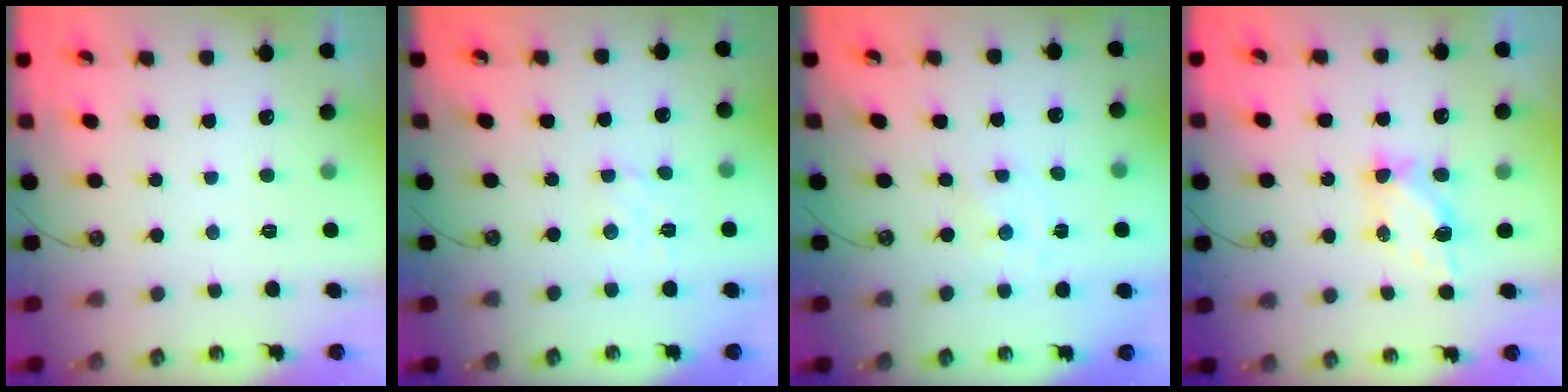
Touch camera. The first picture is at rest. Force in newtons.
{"total": 1.8, "press": 1.7, "slide": 0.6}
{"total": 0.0}
{"total": 5.5, "press": 5.5, "slide": 0.3}